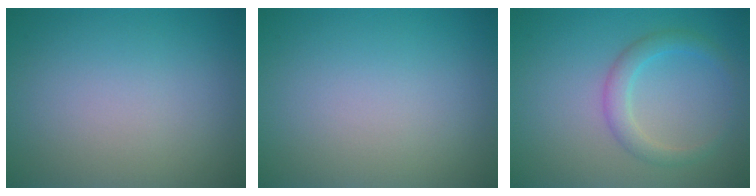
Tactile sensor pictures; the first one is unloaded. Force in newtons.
{"total": 0.0}
{"total": 2.4, "press": 2.4, "slide": 0.2}